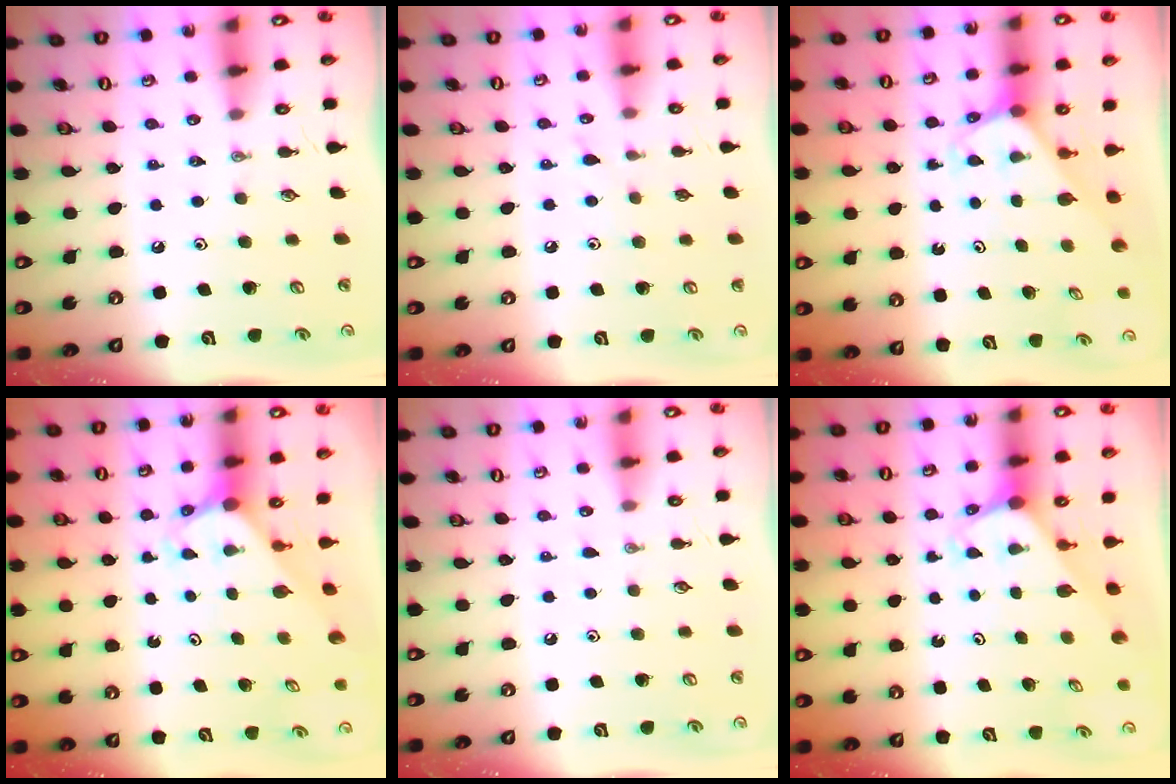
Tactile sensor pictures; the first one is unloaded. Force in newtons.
{"total": 5.0, "press": 5.0, "slide": 0.5}
{"total": 2.5, "press": 2.5, "slide": 0.2}
{"total": 2.8, "press": 2.8, "slide": 0.2}
{"total": 2.8, "press": 2.8, "slide": 0.3}
{"total": 2.1, "press": 2.1, "slide": 0.1}